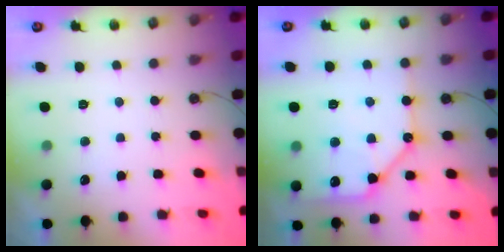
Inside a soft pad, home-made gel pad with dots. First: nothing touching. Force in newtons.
{"total": 13.9, "press": 13.8, "slide": 1.5}